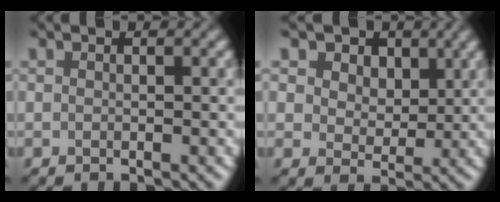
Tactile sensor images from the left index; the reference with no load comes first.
{"total": 7.4, "force": [4.2, 5.2, 3.3], "torque": [-0.075, 0.000, 0.063]}